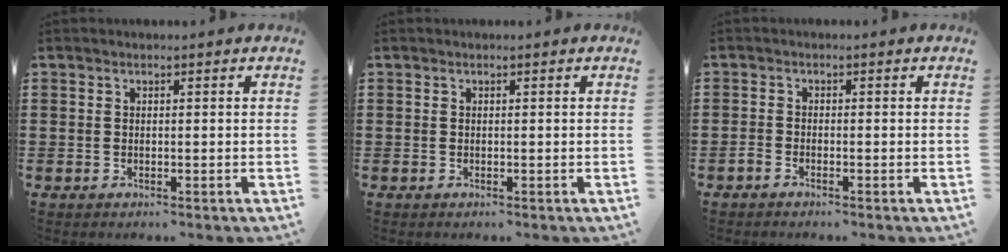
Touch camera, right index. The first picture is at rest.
{"total": 0.0}
{"total": 0.9, "force": [-0.9, 0.2, 0.3], "torque": [-0.010, -0.002, -0.016]}